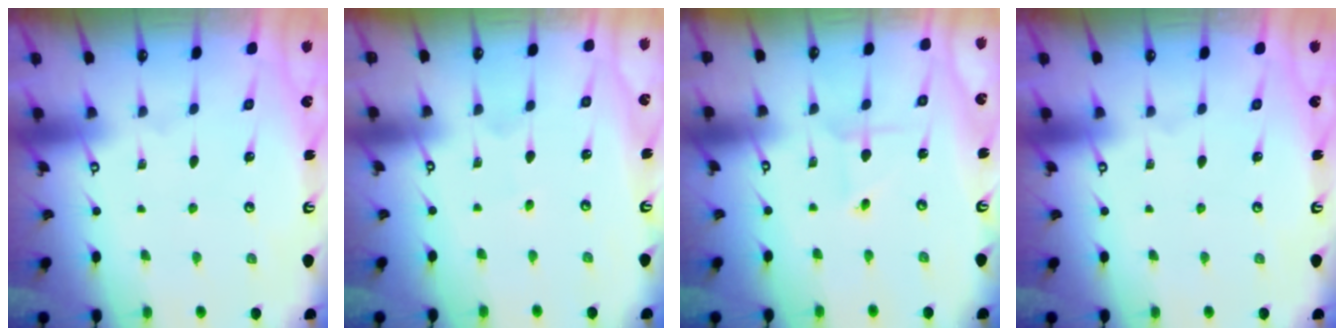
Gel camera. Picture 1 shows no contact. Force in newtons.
{"total": 0.0}
{"total": 0.7, "press": 0.7, "slide": 0.0}
{"total": 0.0}